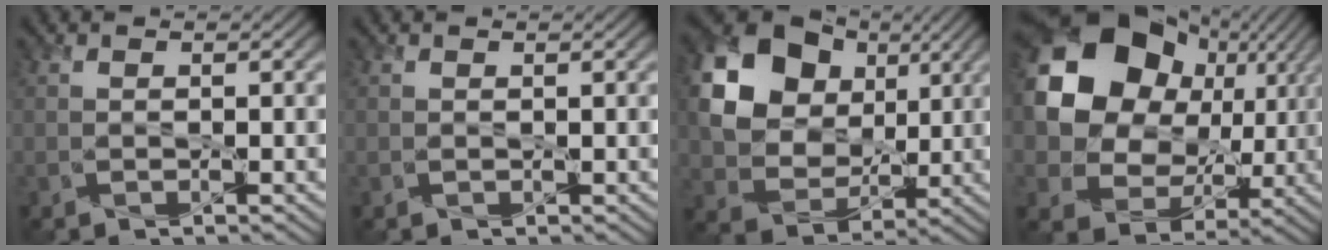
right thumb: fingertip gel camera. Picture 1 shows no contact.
{"total": 0.5, "force": [0.1, 0.0, -0.5], "torque": [0.007, -0.001, 0.005]}
{"total": 18.6, "force": [6.8, 15.0, 8.7], "torque": [-0.242, 0.039, 0.152]}
{"total": 17.6, "force": [5.5, 14.7, 8.1], "torque": [-0.204, 0.034, 0.117]}